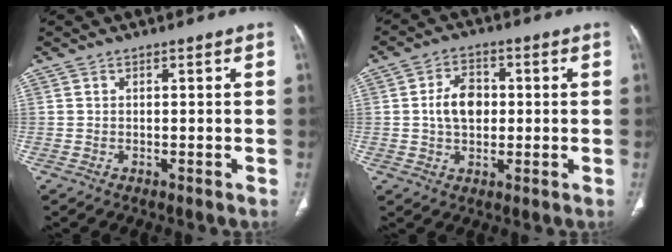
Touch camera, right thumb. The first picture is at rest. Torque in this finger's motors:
{"motor_torque": [0.17, 0.80, 1.16, -0.25, 0.02]}